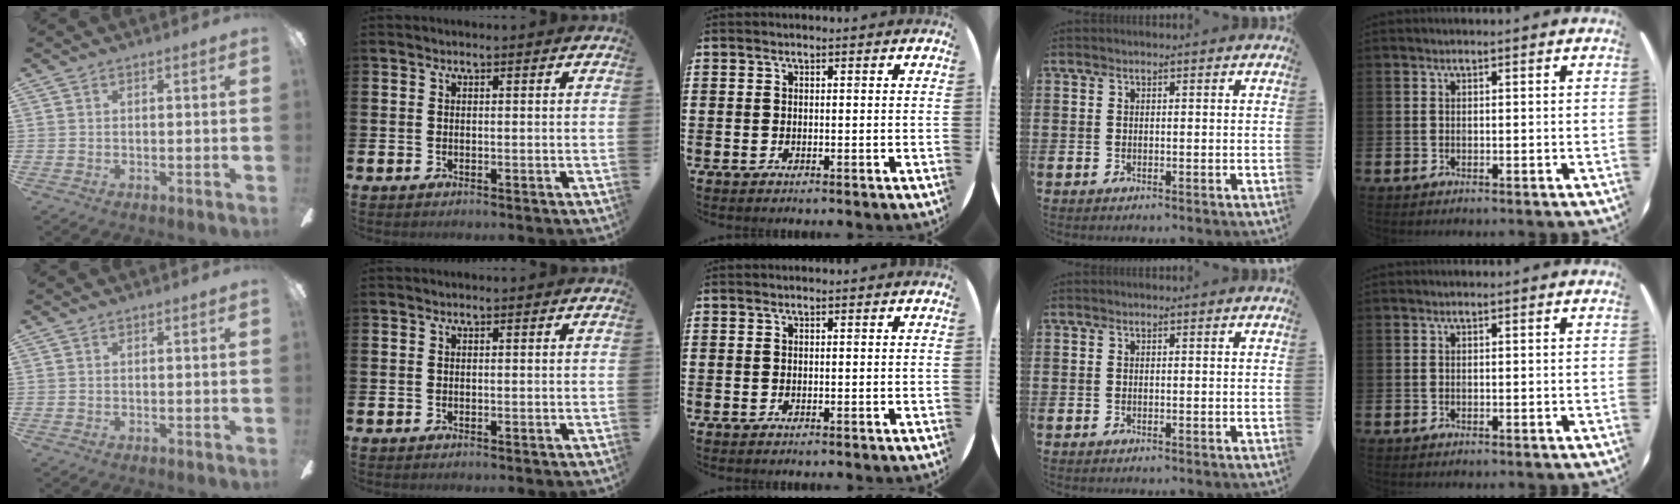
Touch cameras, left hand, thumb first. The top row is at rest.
{}